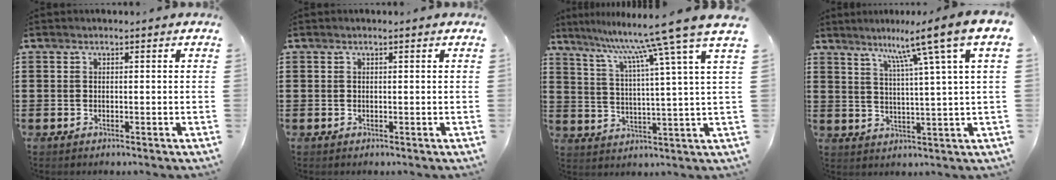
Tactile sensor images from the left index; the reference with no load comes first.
{"total": 0.0}
{"total": 10.4, "force": [8.3, -2.0, 5.8], "torque": [-0.141, -0.059, 0.125]}
{"total": 8.9, "force": [5.6, -1.6, 6.8], "torque": [-0.125, -0.030, 0.078]}